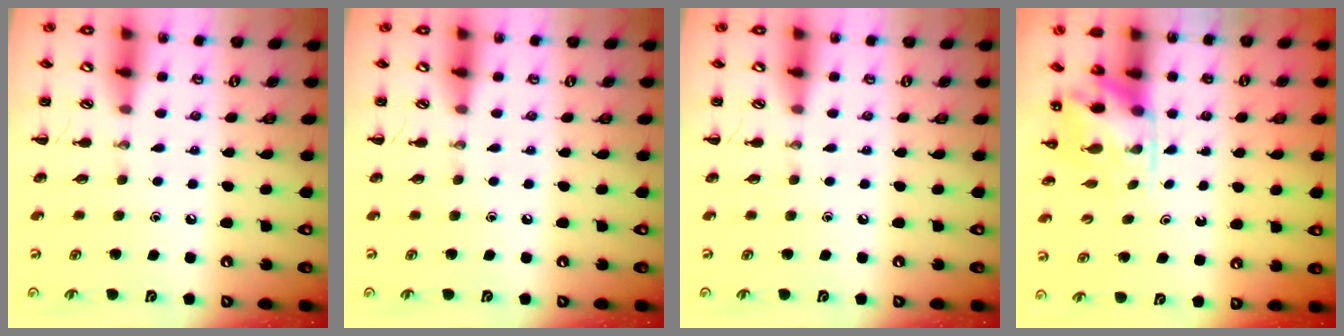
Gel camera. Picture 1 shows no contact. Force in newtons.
{"total": 0.0}
{"total": 0.0}
{"total": 4.8, "press": 4.7, "slide": 0.4}